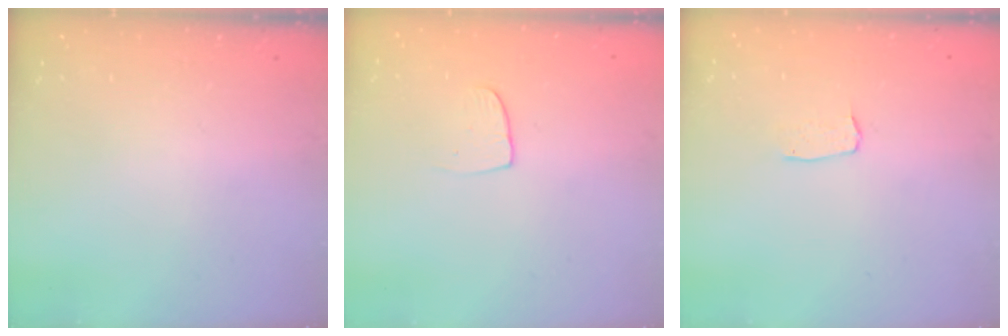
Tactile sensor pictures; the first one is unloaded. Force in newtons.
{"total": 5.5, "press": 5.5, "slide": 0.4}
{"total": 3.1, "press": 3.1, "slide": 0.2}